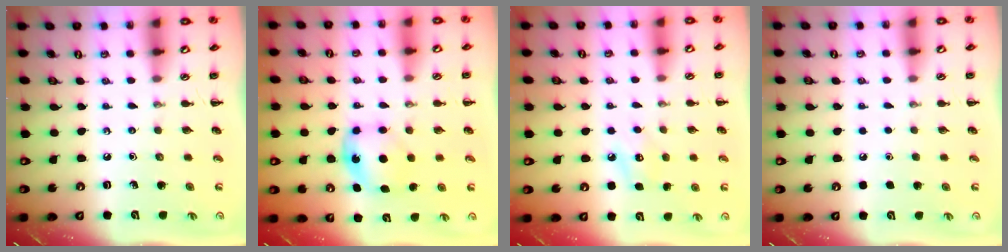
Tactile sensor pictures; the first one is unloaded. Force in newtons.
{"total": 6.1, "press": 6.1, "slide": 0.6}
{"total": 8.2, "press": 8.0, "slide": 1.8}
{"total": 1.6, "press": 1.6, "slide": 0.1}